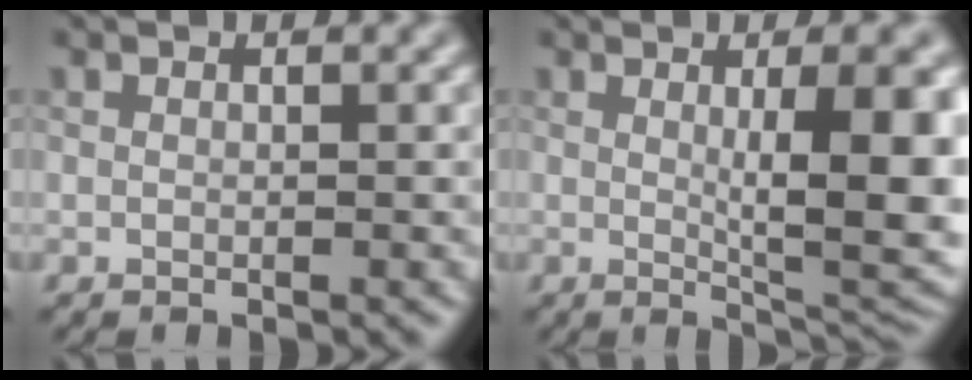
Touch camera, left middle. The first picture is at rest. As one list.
[{"total": 8.1, "force": [0.8, 2.0, 7.8], "torque": [-0.104, -0.009, 0.019]}]